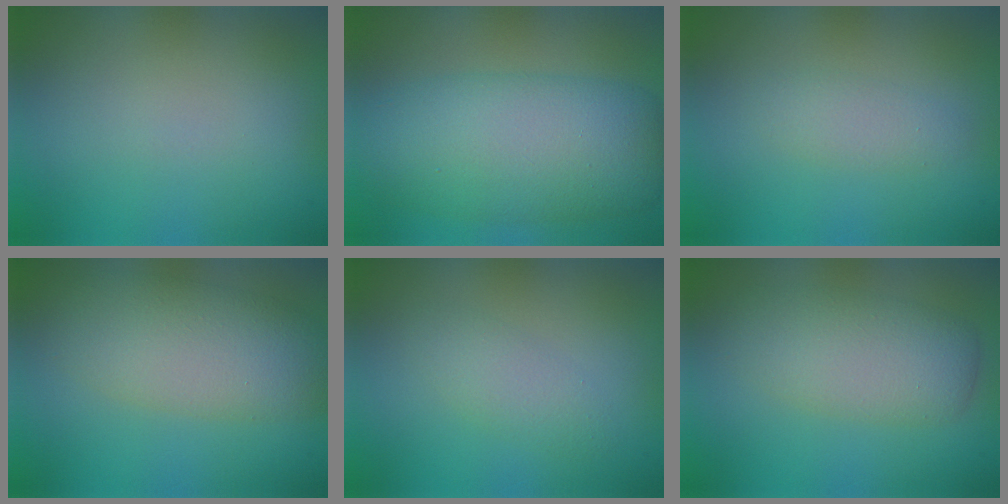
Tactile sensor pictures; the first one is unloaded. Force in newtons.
{"total": 9.7, "press": 9.7, "slide": 0.2}
{"total": 1.6, "press": 1.6, "slide": 0.1}
{"total": 6.3, "press": 6.3, "slide": 0.5}
{"total": 3.2, "press": 3.2, "slide": 0.2}
{"total": 4.9, "press": 4.9, "slide": 0.1}